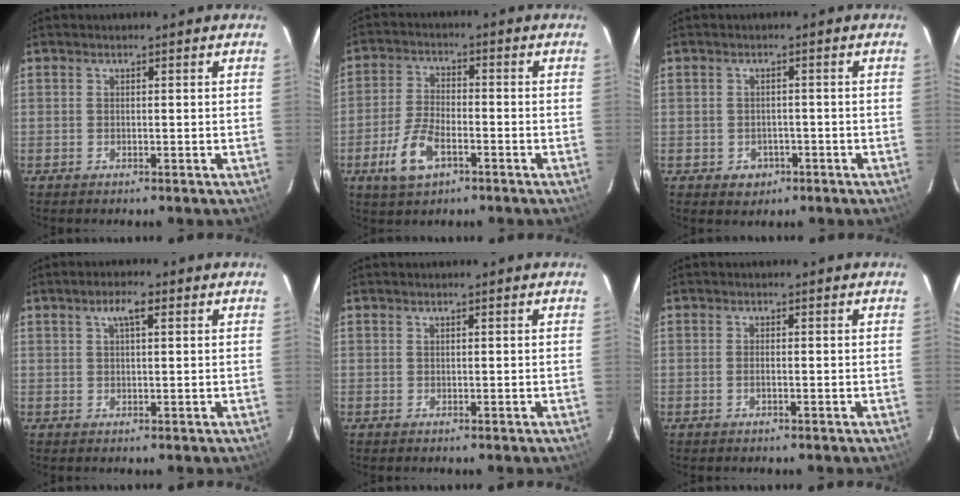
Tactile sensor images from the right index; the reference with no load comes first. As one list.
[{"total": 8.5, "force": [-4.1, 4.0, 6.3], "torque": [-0.143, -0.001, -0.073]}, {"total": 3.4, "force": [-1.4, 3.0, 0.7], "torque": [-0.019, 0.006, -0.011]}, {"total": 3.3, "force": [1.4, 1.1, 2.8], "torque": [-0.051, 0.010, 0.025]}, {"total": 0.0}, {"total": 0.9, "force": [-0.4, 0.2, 0.8], "torque": [-0.018, 0.001, -0.009]}]